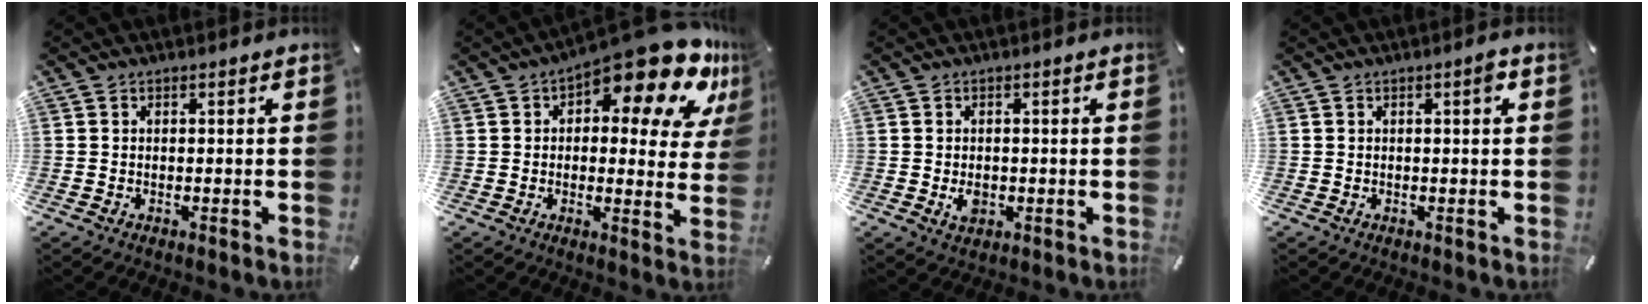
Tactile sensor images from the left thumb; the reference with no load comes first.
{"total": 17.7, "force": [11.2, 5.9, 12.4], "torque": [-0.162, -0.088, 0.182]}
{"total": 3.0, "force": [-0.5, 2.3, 1.9], "torque": [-0.033, -0.003, -0.011]}
{"total": 2.0, "force": [0.5, 0.4, 1.9], "torque": [-0.029, 0.002, 0.005]}